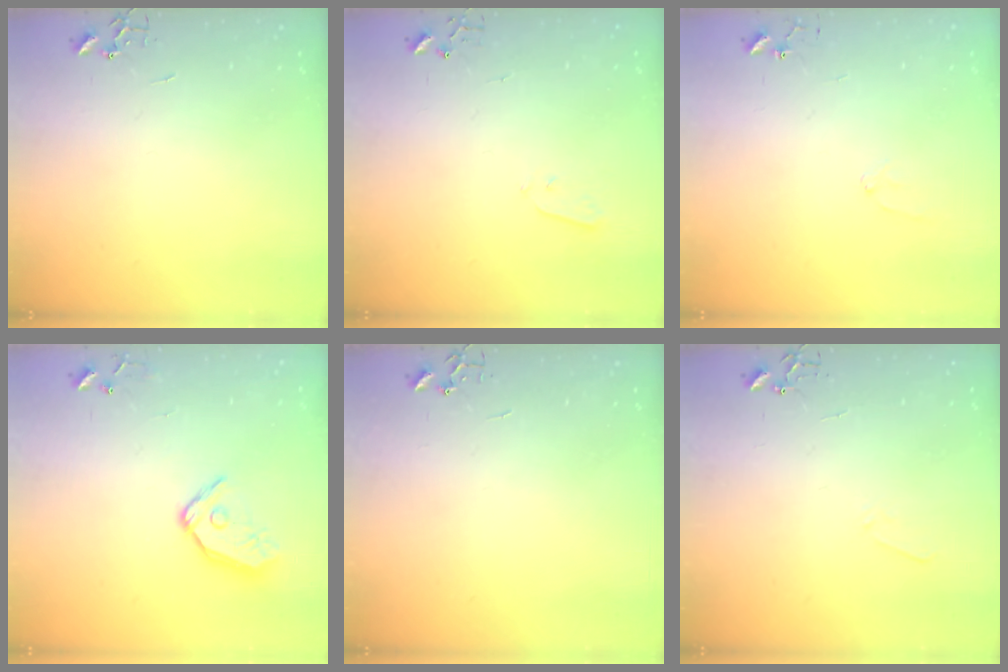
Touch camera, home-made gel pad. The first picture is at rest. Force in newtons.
{"total": 3.2, "press": 3.1, "slide": 0.8}
{"total": 6.6, "press": 6.6, "slide": 0.8}
{"total": 12.4, "press": 12.2, "slide": 2.1}
{"total": 0.0}
{"total": 4.8, "press": 4.7, "slide": 0.7}